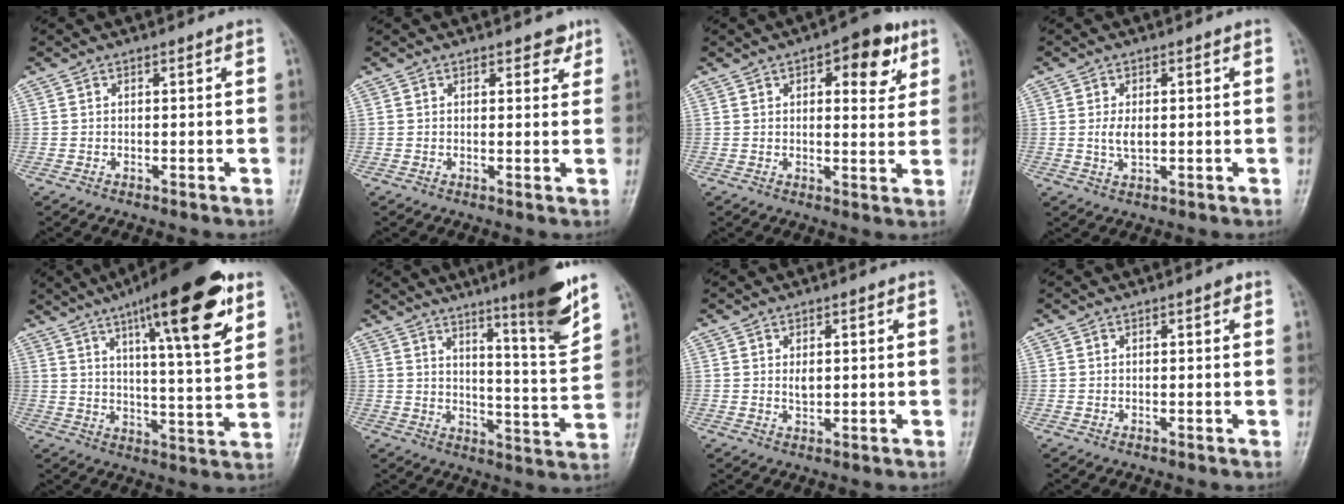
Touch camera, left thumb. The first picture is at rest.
{"total": 2.3, "force": [1.6, 1.3, 1.0], "torque": [0.006, -0.008, 0.017]}
{"total": 9.5, "force": [4.4, 4.4, 7.2], "torque": [-0.060, -0.012, 0.051]}
{"total": 3.3, "force": [0.1, 1.8, 2.7], "torque": [-0.055, -0.004, 0.003]}
{"total": 20.4, "force": [10.8, 4.4, 16.7], "torque": [-0.225, -0.035, 0.161]}
{"total": 14.1, "force": [9.3, 0.9, 10.6], "torque": [-0.139, -0.063, 0.139]}
{"total": 2.0, "force": [0.4, 1.1, 1.6], "torque": [-0.023, -0.005, 0.008]}
{"total": 0.8, "force": [0.3, 0.4, 0.6], "torque": [-0.005, 0.001, 0.001]}